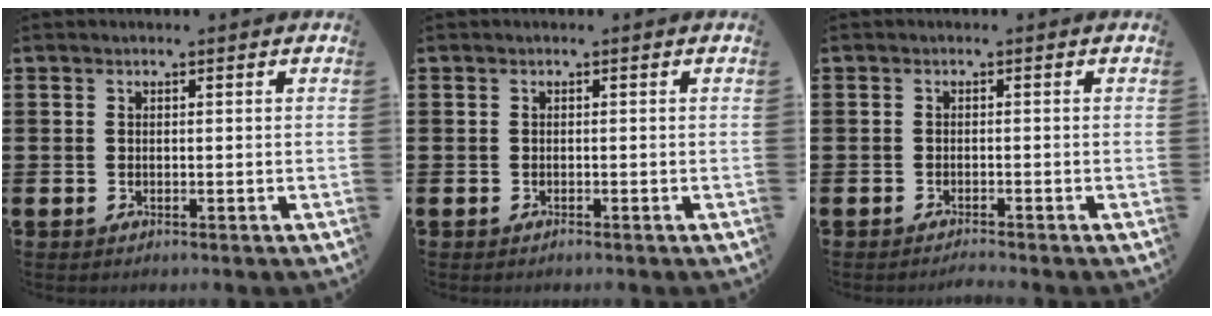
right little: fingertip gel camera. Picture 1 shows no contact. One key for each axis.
{"total": 0.0}
{"total": 0.8, "fx": -0.8, "fy": -0.1, "fz": 0.2, "tx": -0.004, "ty": -0.002, "tz": -0.016}